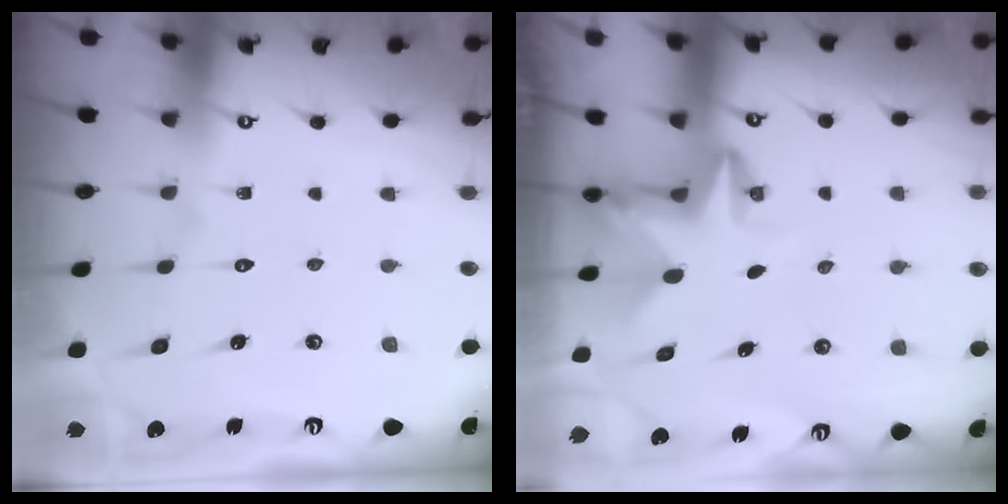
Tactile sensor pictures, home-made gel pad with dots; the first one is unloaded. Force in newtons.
{"total": 2.9, "press": 2.9, "slide": 0.1}